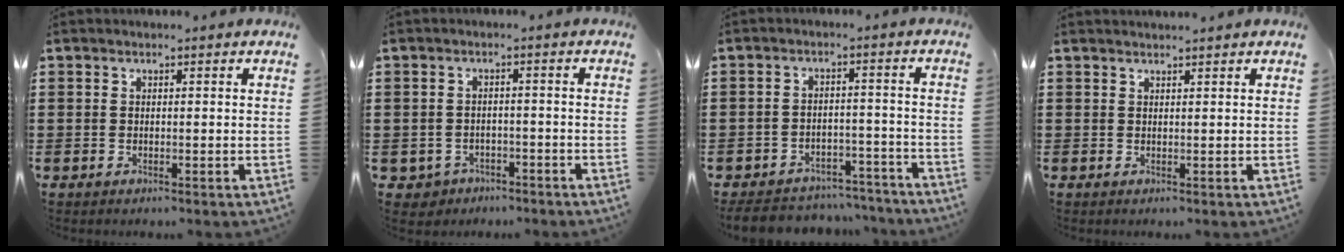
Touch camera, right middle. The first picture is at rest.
{"total": 2.1, "force": [-1.8, 1.1, -0.1], "torque": [-0.008, 0.001, -0.042]}
{"total": 5.0, "force": [-4.9, 1.0, 0.7], "torque": [-0.015, 0.011, -0.100]}
{"total": 1.1, "force": [1.1, -0.2, 0.1], "torque": [-0.002, -0.004, 0.021]}